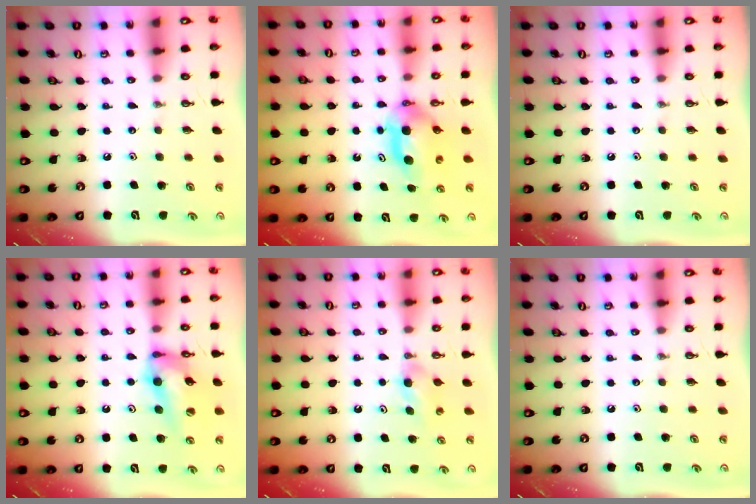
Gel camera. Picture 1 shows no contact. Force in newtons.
{"total": 5.4, "press": 5.2, "slide": 1.1}
{"total": 0.0}
{"total": 11.4, "press": 10.7, "slide": 3.9}
{"total": 3.1, "press": 3.1, "slide": 0.3}
{"total": 0.0}